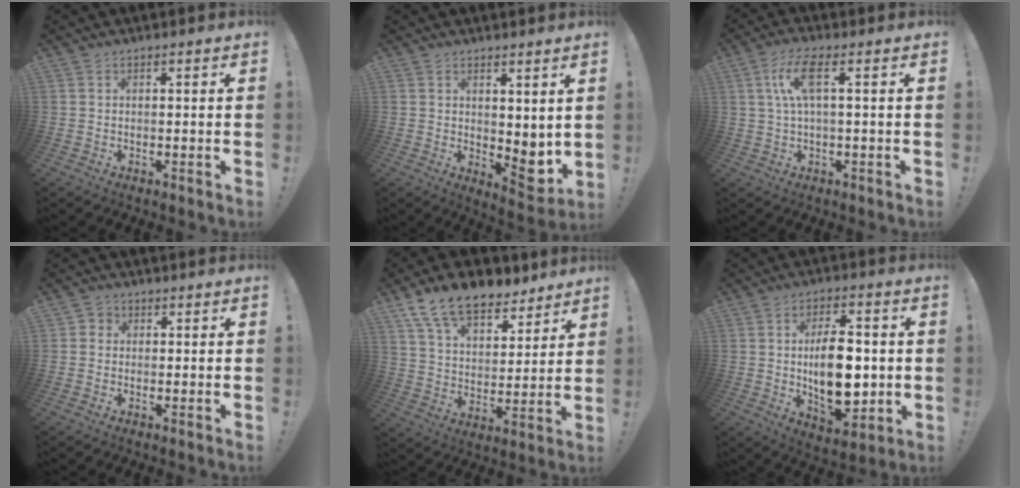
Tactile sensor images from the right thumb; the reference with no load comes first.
{"total": 5.0, "force": [1.3, 2.9, 3.8], "torque": [-0.027, -0.037, 0.029]}
{"total": 8.5, "force": [2.1, 2.3, 7.9], "torque": [-0.148, 0.003, 0.035]}
{"total": 2.3, "force": [-0.3, 2.1, 0.8], "torque": [-0.009, 0.004, -0.006]}
{"total": 15.0, "force": [10.9, 7.6, 6.9], "torque": [-0.117, -0.072, 0.199]}
{"total": 16.7, "force": [-0.5, 9.1, 13.9], "torque": [-0.232, -0.007, -0.012]}